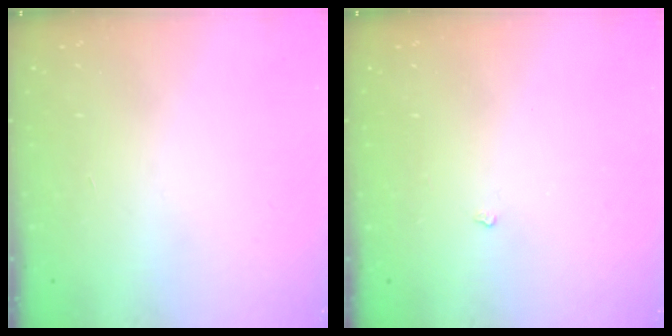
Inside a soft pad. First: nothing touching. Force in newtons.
{"total": 2.4, "press": 2.3, "slide": 0.4}